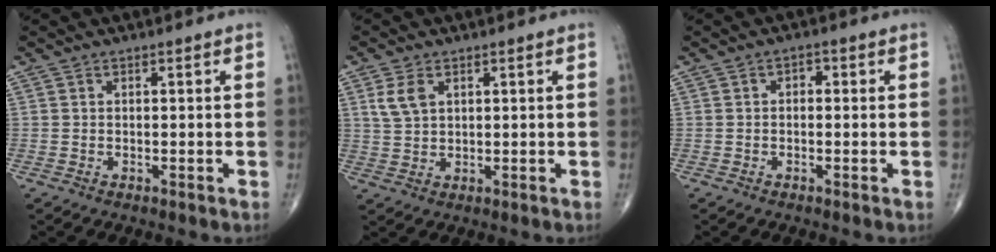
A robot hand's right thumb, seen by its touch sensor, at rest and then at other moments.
{"total": 4.4, "force": [1.9, 2.8, 2.9], "torque": [-0.053, -0.002, 0.042]}
{"total": 1.6, "force": [0.1, 1.1, 1.2], "torque": [-0.006, 0.008, -0.006]}